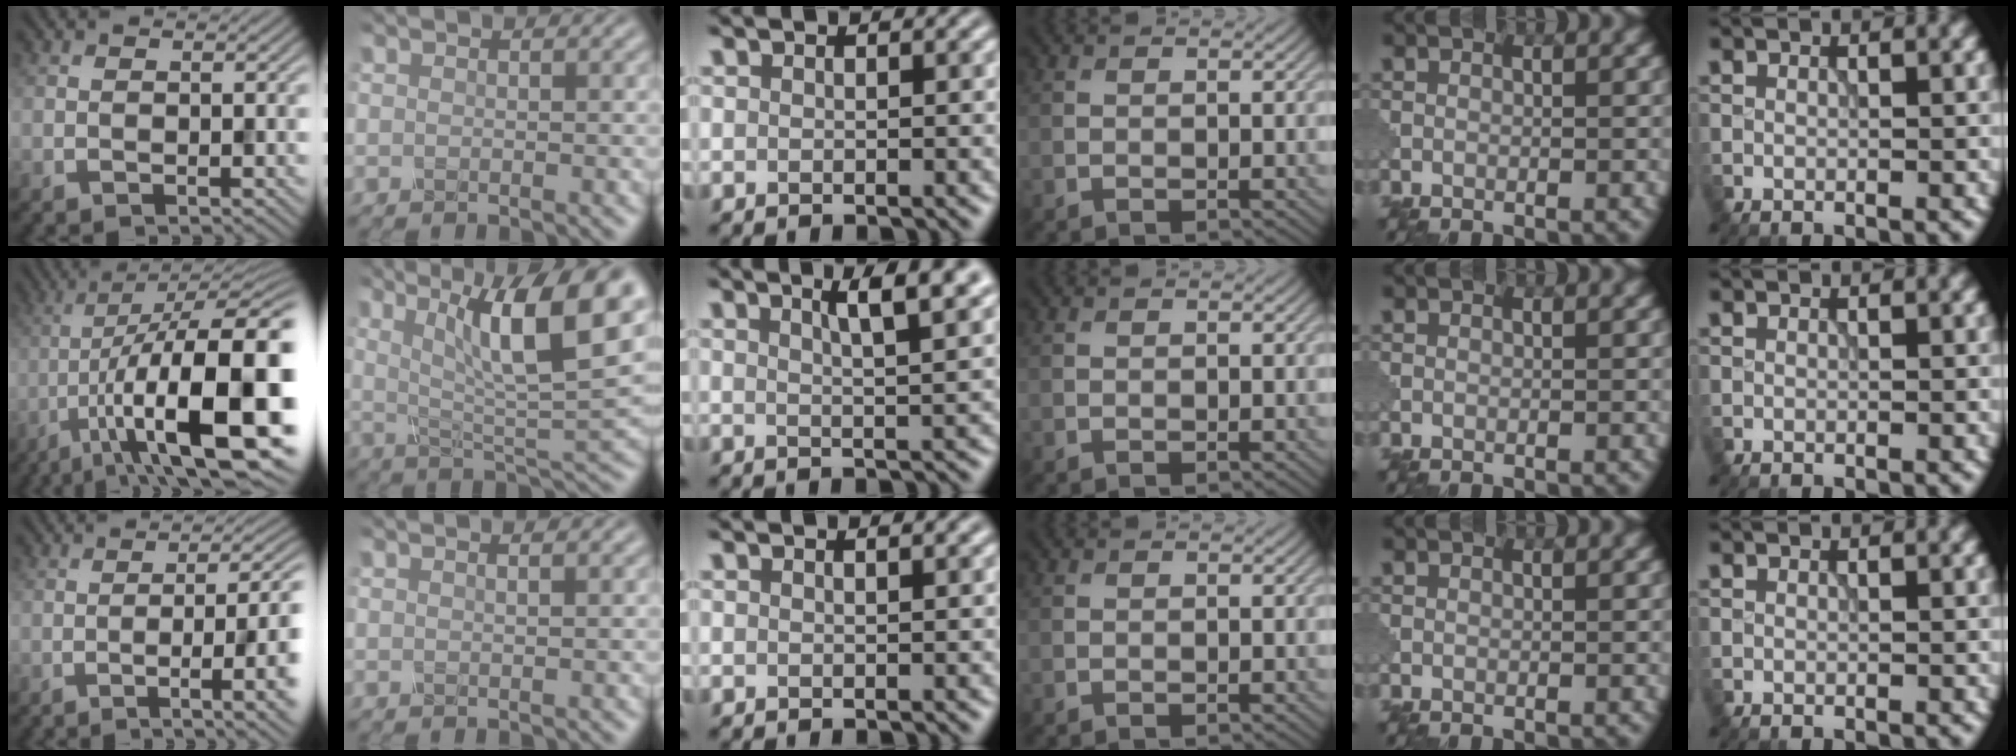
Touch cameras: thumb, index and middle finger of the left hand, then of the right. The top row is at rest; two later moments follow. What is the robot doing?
{"motion": "shake", "object": "plastic piggy bank"}